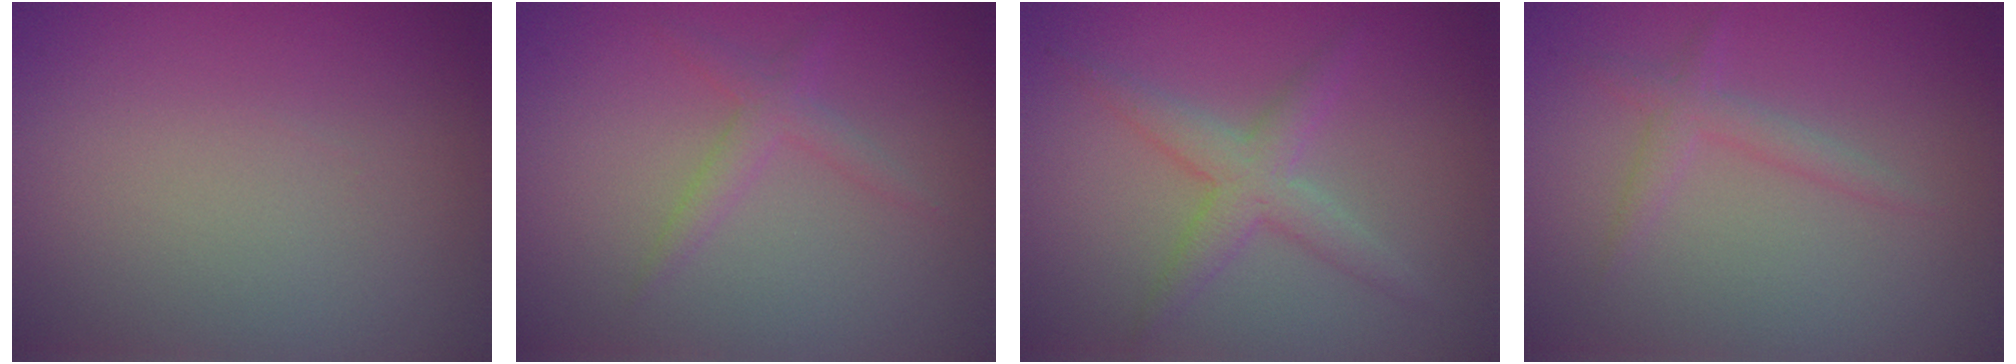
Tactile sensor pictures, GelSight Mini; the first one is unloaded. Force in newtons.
{"total": 1.7, "press": 1.7, "slide": 0.1}
{"total": 3.0, "press": 3.0, "slide": 0.1}
{"total": 1.6, "press": 1.6, "slide": 0.1}